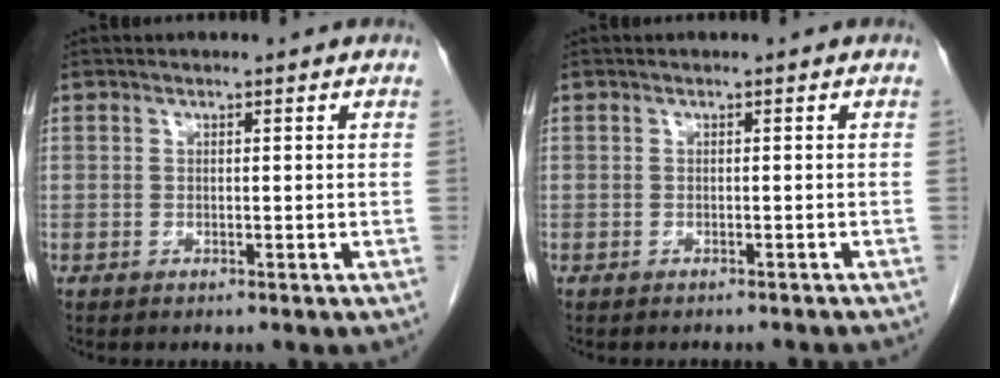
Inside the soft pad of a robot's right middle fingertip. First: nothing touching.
{"total": 4.1, "force": [-3.9, 0.7, 1.1], "torque": [-0.017, -0.010, -0.043]}